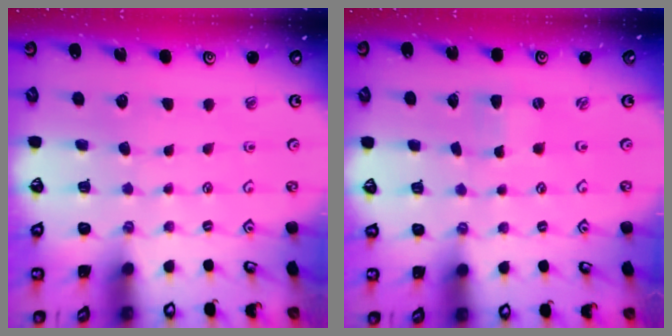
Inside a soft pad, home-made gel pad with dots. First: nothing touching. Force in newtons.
{"total": 0.0}